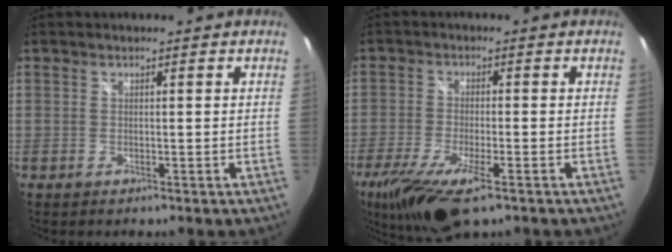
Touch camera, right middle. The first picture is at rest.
{"total": 14.0, "force": [-8.6, 3.9, 10.2], "torque": [-0.220, -0.055, -0.156]}